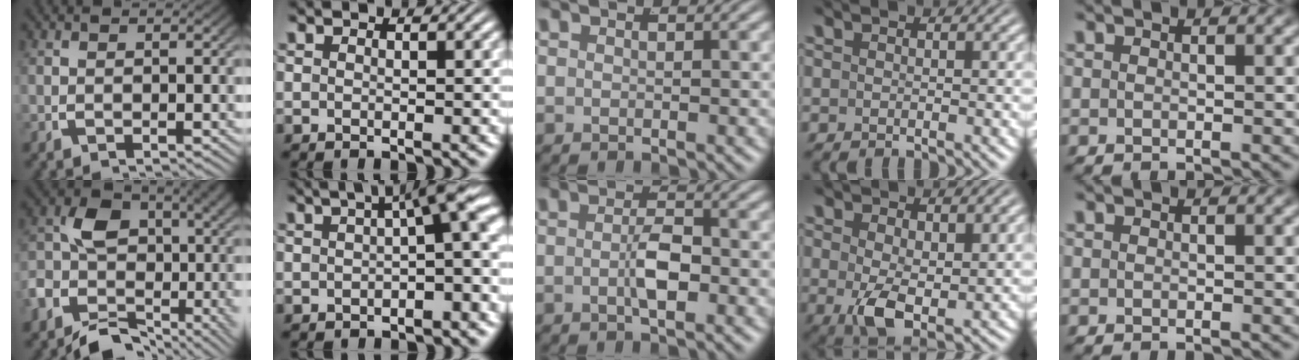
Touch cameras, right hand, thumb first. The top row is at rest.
{"thumb": {"total": 8.0, "force": [-2.7, 5.4, 5.2], "torque": [-0.090, -0.016, -0.050]}, "index": {"total": 6.1, "force": [1.2, 2.1, 5.6], "torque": [-0.065, 0.017, 0.014]}, "middle": {"total": 2.4, "force": [-0.9, 0.5, 2.2], "torque": [-0.042, -0.007, -0.013]}, "ring": {"total": 4.8, "force": [-1.2, 2.3, 4.1], "torque": [-0.076, -0.038, 0.000]}}